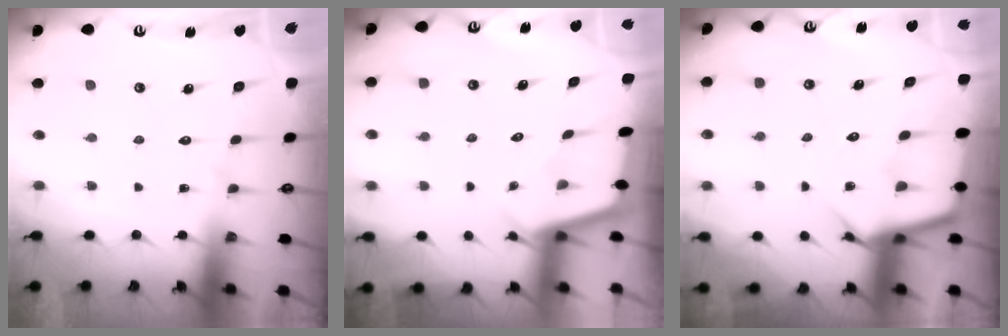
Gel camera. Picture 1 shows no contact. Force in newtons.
{"total": 1.8, "press": 1.8, "slide": 0.2}
{"total": 6.4, "press": 6.4, "slide": 0.6}